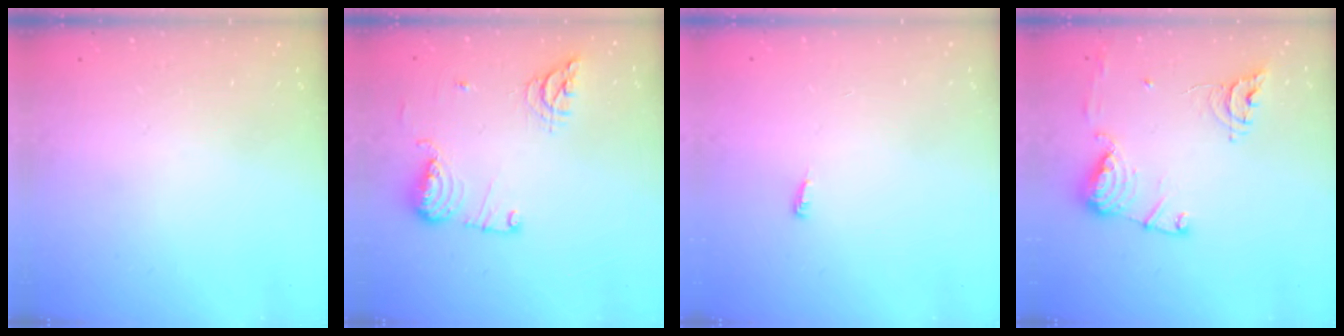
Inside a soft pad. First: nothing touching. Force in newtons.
{"total": 12.4, "press": 12.2, "slide": 2.3}
{"total": 3.4, "press": 3.3, "slide": 0.7}
{"total": 15.3, "press": 15.2, "slide": 1.4}